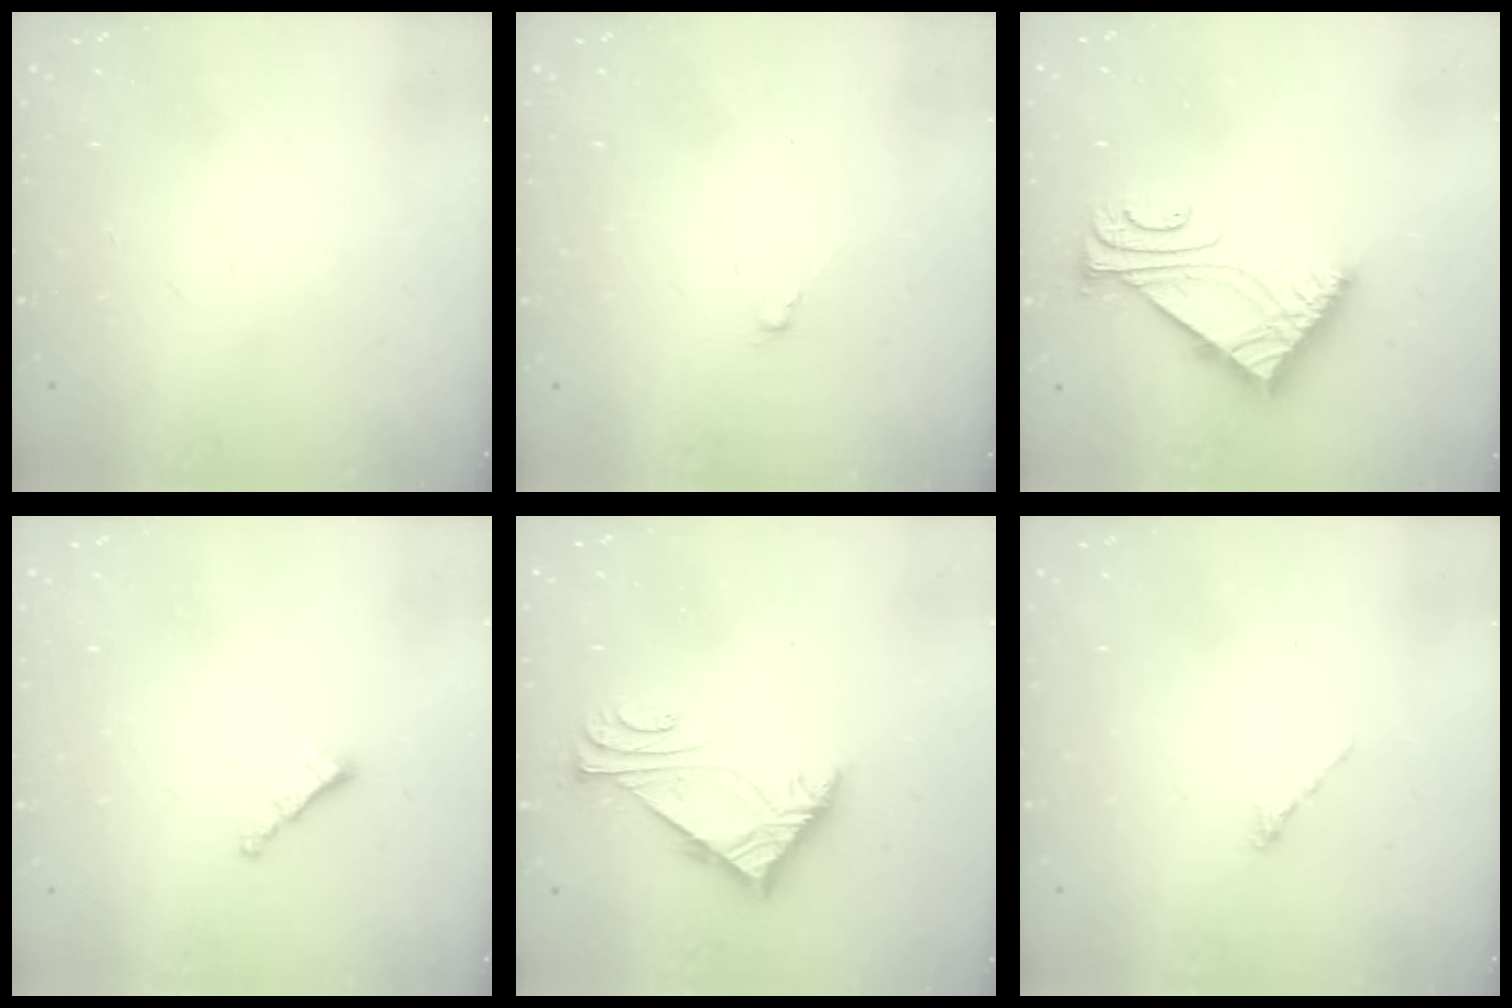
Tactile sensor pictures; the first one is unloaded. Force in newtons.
{"total": 0.5, "press": 0.4, "slide": 0.4}
{"total": 7.1, "press": 7.1, "slide": 0.2}
{"total": 1.6, "press": 1.5, "slide": 0.5}
{"total": 6.5, "press": 6.4, "slide": 1.2}
{"total": 0.0}